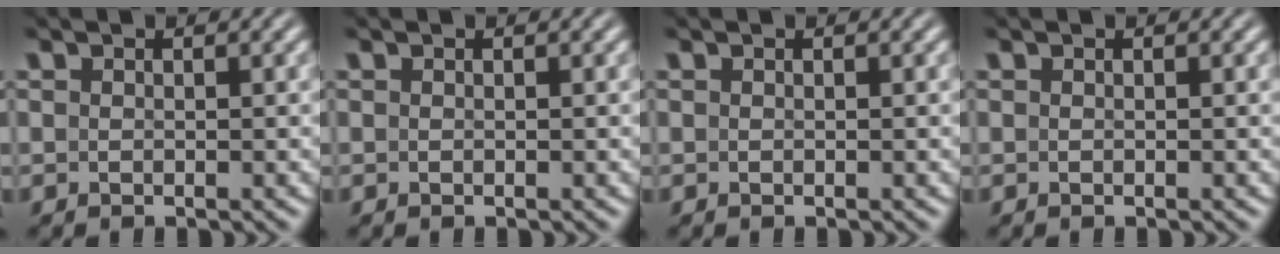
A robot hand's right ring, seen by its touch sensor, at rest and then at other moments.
{"total": 0.0}
{"total": 0.0}
{"total": 0.0}